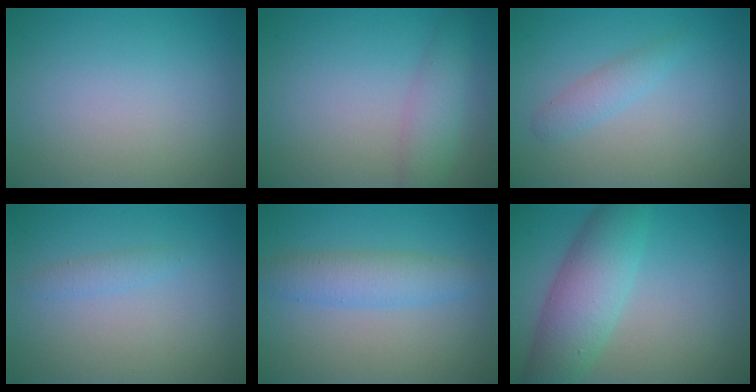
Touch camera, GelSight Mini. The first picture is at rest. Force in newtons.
{"total": 2.8, "press": 2.8, "slide": 0.1}
{"total": 1.6, "press": 1.6, "slide": 0.1}
{"total": 1.0, "press": 1.0, "slide": 0.0}
{"total": 3.3, "press": 3.3, "slide": 0.1}
{"total": 6.3, "press": 6.3, "slide": 0.2}